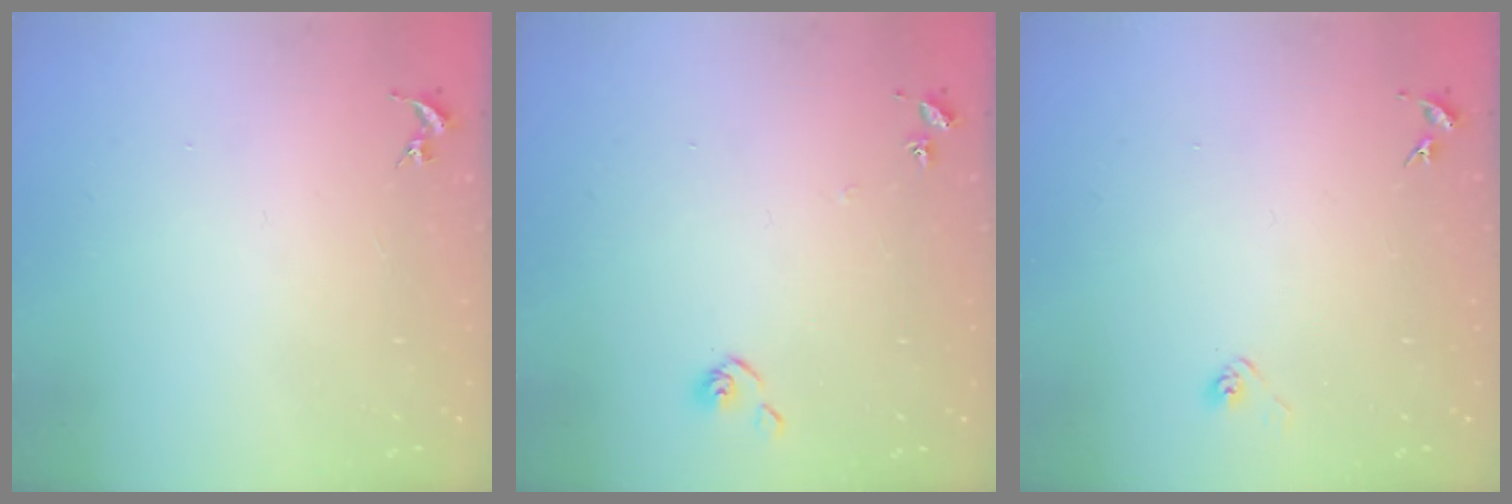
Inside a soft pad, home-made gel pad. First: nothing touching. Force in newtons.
{"total": 6.0, "press": 6.0, "slide": 0.6}
{"total": 3.3, "press": 3.2, "slide": 0.8}